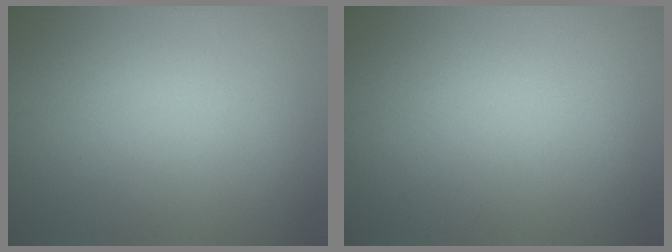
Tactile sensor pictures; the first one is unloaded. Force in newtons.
{"total": 0.0}